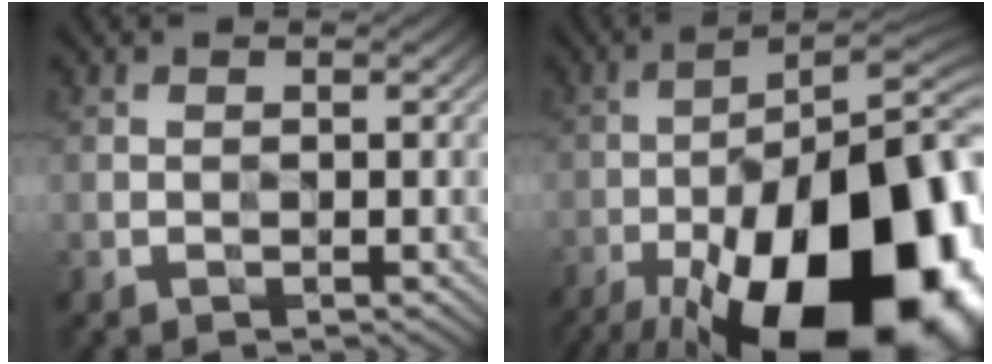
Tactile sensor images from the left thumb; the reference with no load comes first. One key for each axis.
{"total": 23.2, "fx": -12.8, "fy": 8.9, "fz": 17.2, "tx": -0.233, "ty": -0.035, "tz": -0.180}